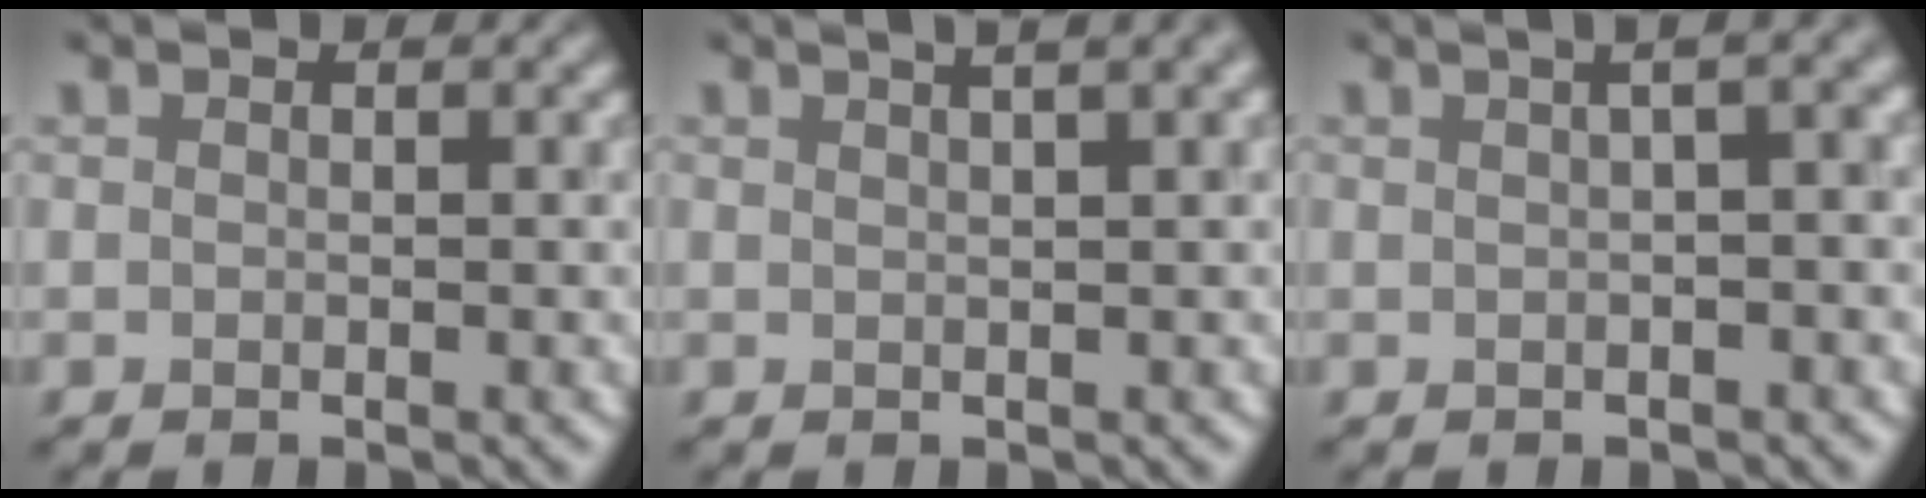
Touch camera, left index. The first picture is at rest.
{"total": 5.4, "force": [3.2, 1.9, 3.9], "torque": [-0.032, 0.039, 0.020]}
{"total": 5.5, "force": [1.4, 2.3, 4.8], "torque": [-0.024, 0.025, 0.007]}